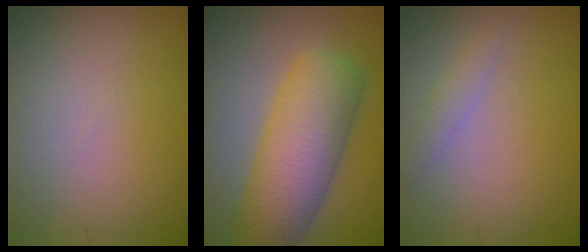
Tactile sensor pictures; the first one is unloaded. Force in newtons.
{"total": 8.6, "press": 8.6, "slide": 0.2}
{"total": 1.3, "press": 1.3, "slide": 0.1}